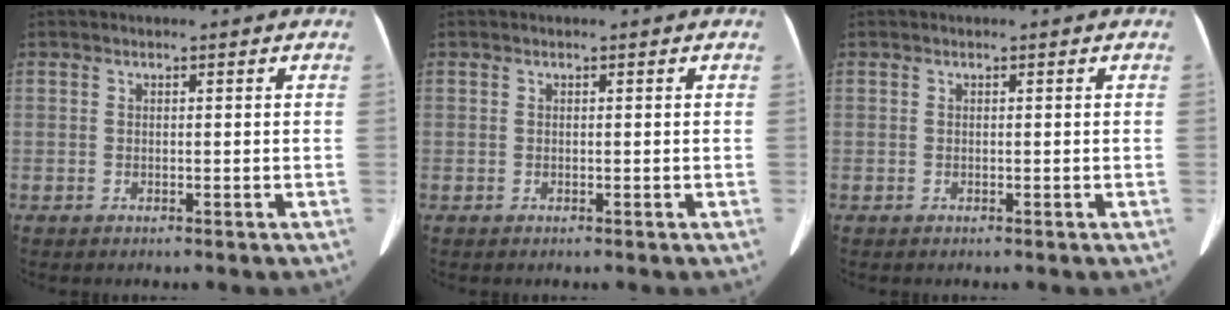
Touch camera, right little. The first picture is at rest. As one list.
[{"total": 0.0}, {"total": 0.0}]